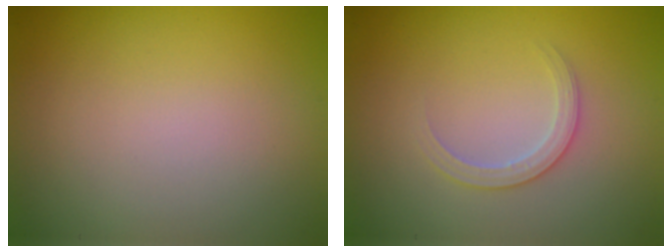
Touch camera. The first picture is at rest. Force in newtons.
{"total": 1.9, "press": 1.9, "slide": 0.2}